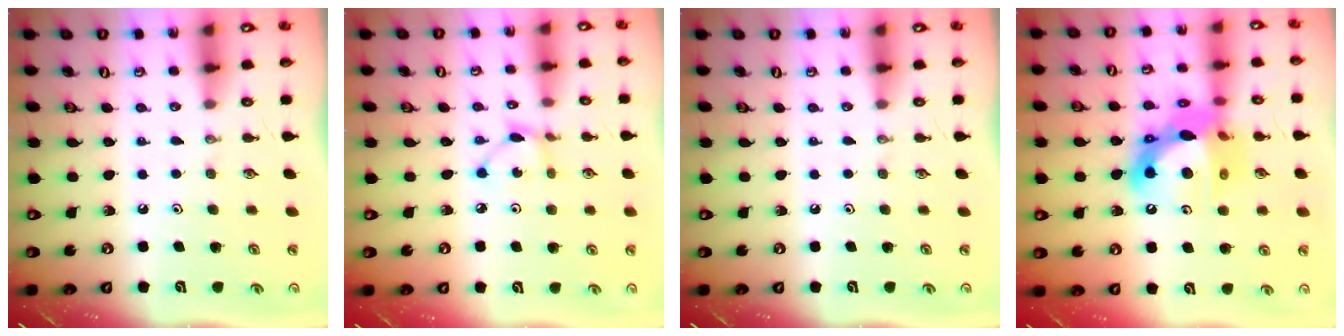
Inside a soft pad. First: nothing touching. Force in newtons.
{"total": 2.7, "press": 2.7, "slide": 0.1}
{"total": 0.0}
{"total": 17.8, "press": 17.8, "slide": 1.4}